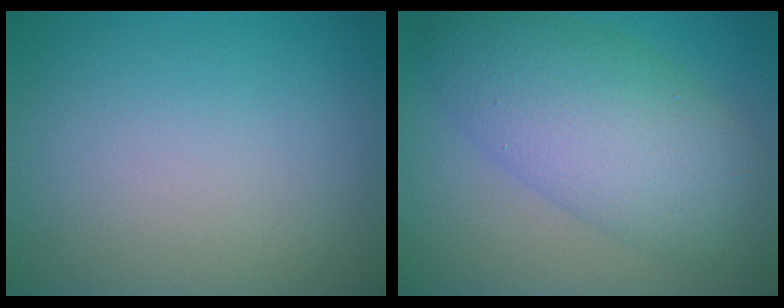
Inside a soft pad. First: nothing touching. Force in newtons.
{"total": 8.4, "press": 8.4, "slide": 0.2}